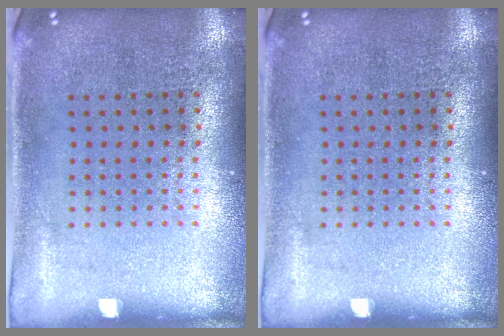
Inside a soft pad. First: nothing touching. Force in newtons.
{"total": 0.0}